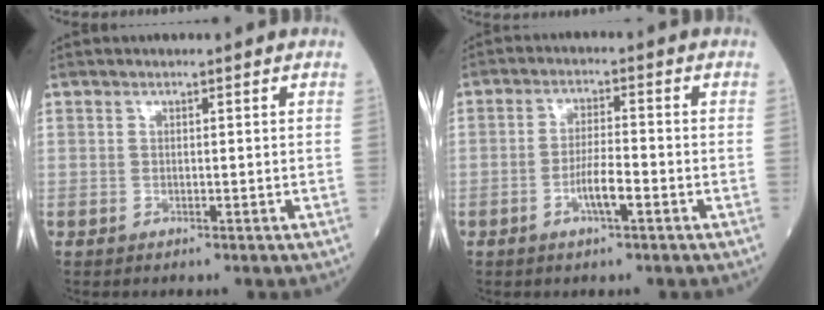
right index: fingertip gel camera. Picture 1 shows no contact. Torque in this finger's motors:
{"motor_torque": [0.54, -0.17, 0.41, 0.10]}